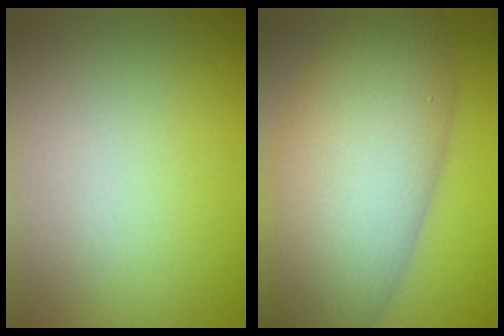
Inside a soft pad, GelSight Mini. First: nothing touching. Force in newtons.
{"total": 13.0, "press": 12.9, "slide": 0.5}